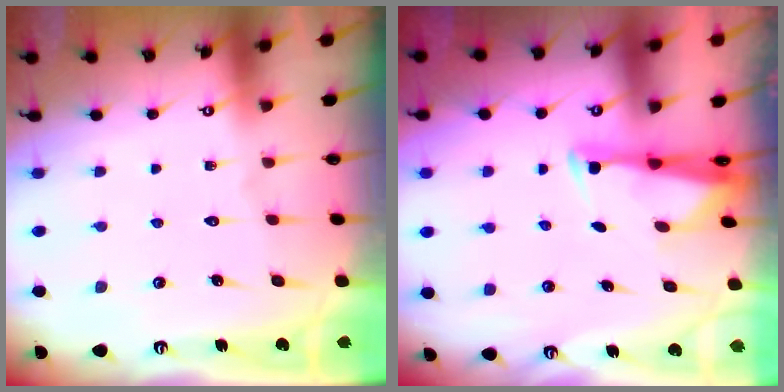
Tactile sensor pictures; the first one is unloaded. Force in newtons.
{"total": 2.9, "press": 2.8, "slide": 0.8}